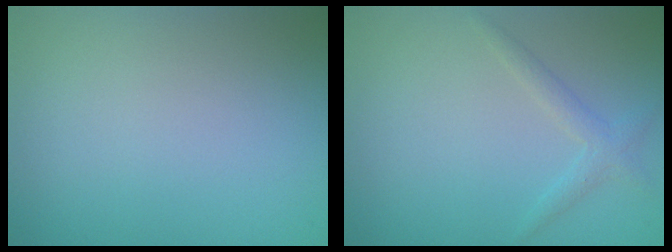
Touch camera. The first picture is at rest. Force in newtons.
{"total": 1.4, "press": 1.4, "slide": 0.1}